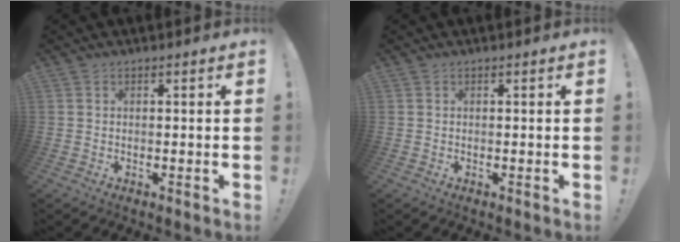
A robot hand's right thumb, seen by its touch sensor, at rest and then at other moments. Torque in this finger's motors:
{"motor_torque": [0.00, 0.00, 0.00, 0.05, 0.00]}